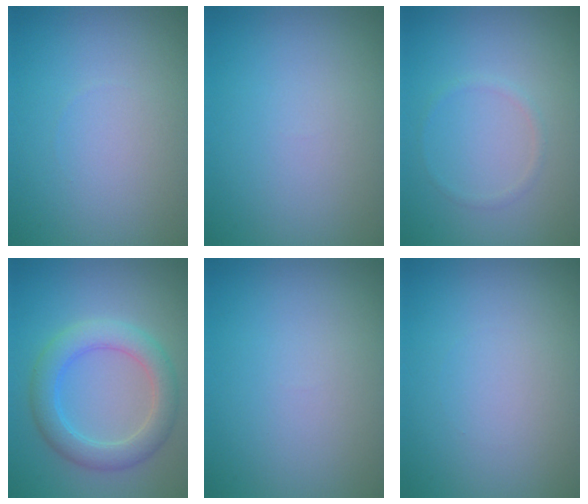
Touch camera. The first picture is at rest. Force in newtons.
{"total": 0.0}
{"total": 0.7, "press": 0.7, "slide": 0.1}
{"total": 4.3, "press": 4.3, "slide": 0.0}
{"total": 0.0}
{"total": 0.0}